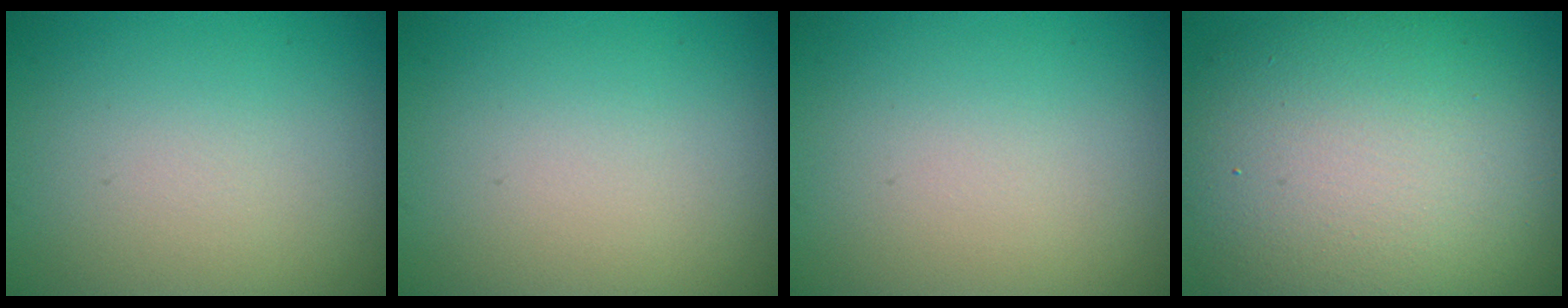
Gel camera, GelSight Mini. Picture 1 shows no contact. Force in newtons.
{"total": 0.0}
{"total": 0.0}
{"total": 13.8, "press": 13.8, "slide": 1.0}